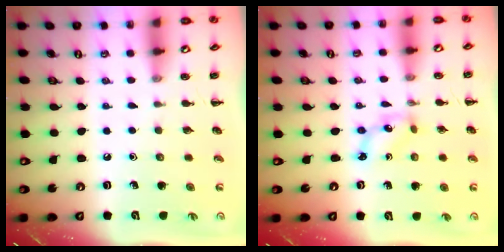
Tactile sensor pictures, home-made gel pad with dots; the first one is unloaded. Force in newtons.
{"total": 3.1, "press": 3.0, "slide": 0.9}